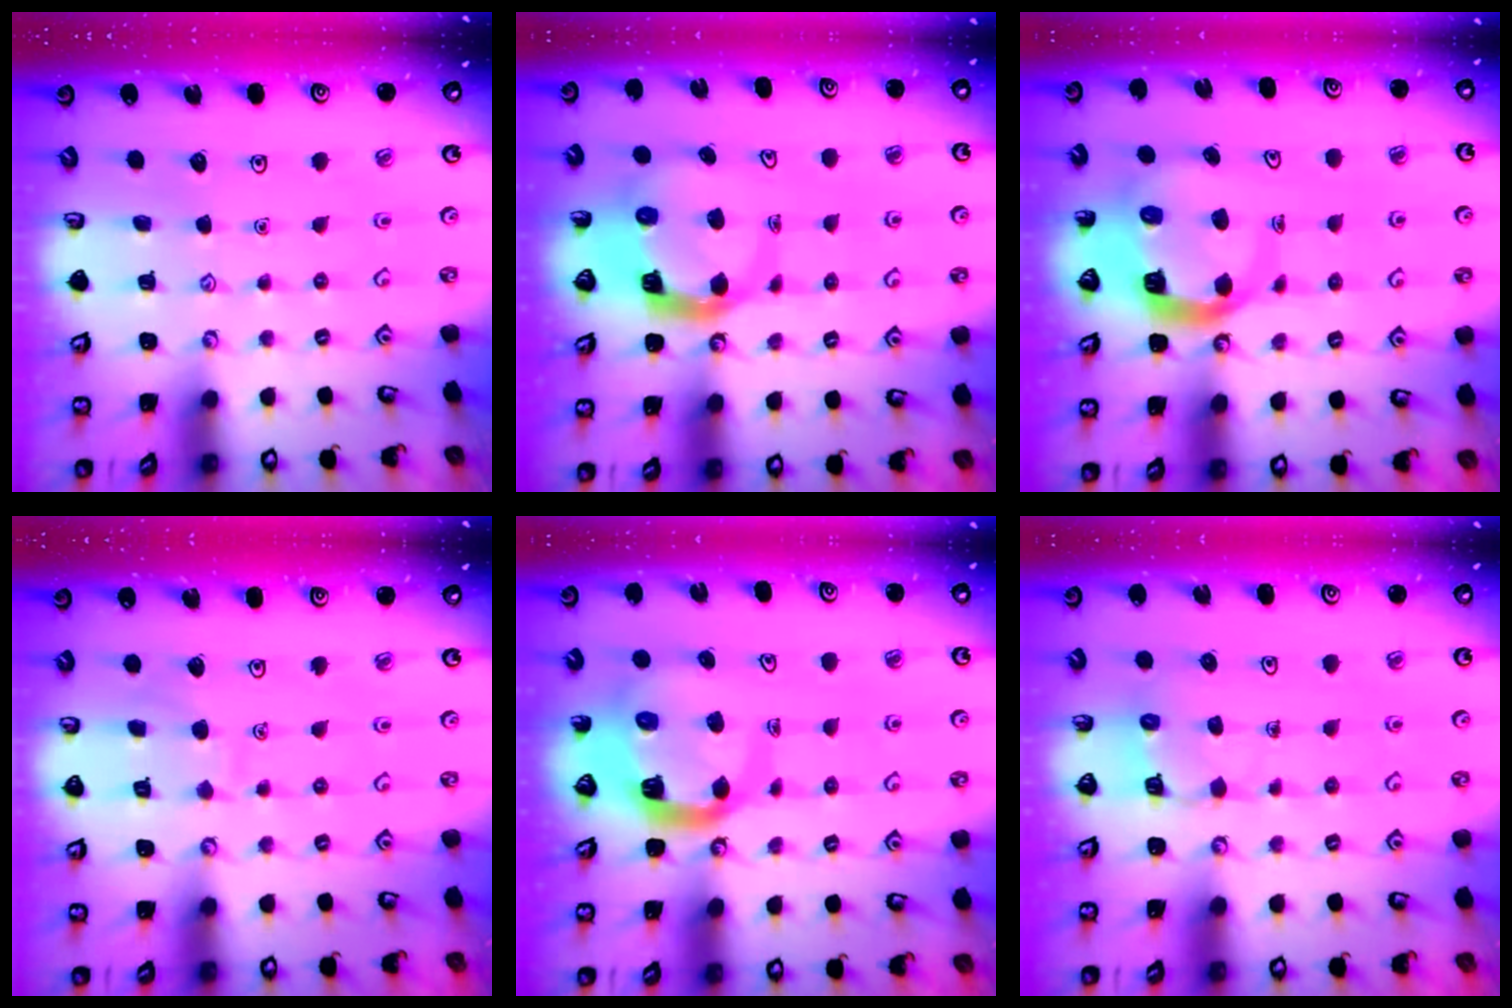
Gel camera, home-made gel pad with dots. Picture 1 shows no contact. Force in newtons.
{"total": 6.8, "press": 6.7, "slide": 1.0}
{"total": 9.0, "press": 8.9, "slide": 1.1}
{"total": 5.7, "press": 5.7, "slide": 0.4}
{"total": 9.4, "press": 9.4, "slide": 1.3}
{"total": 6.3, "press": 6.2, "slide": 0.4}